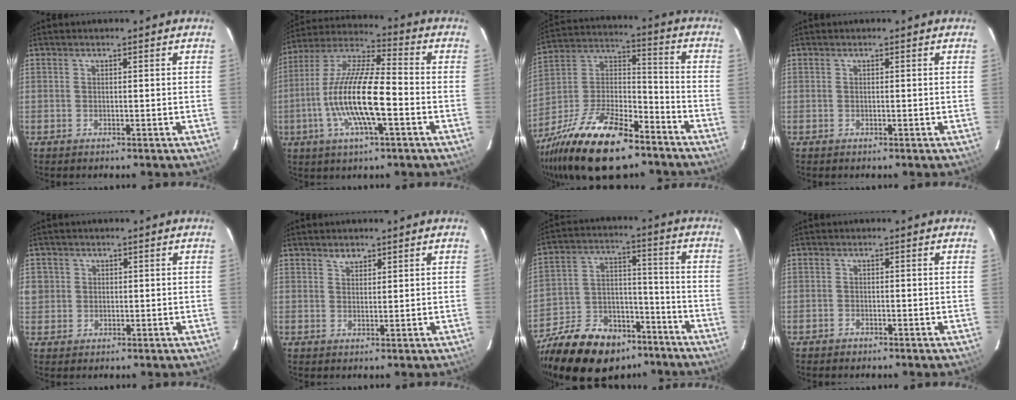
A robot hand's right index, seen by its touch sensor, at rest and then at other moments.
{"total": 15.6, "force": [-4.1, 3.4, 14.6], "torque": [-0.290, -0.003, -0.084]}
{"total": 22.7, "force": [-14.5, 9.2, 14.8], "torque": [-0.297, -0.002, -0.249]}
{"total": 0.0}
{"total": 4.1, "force": [0.5, 3.9, 1.0], "torque": [-0.017, 0.008, 0.012]}
{"total": 1.9, "force": [1.4, 1.1, 0.6], "torque": [-0.007, 0.003, 0.025]}
{"total": 23.4, "force": [-16.0, 12.5, 11.6], "torque": [-0.255, 0.008, -0.253]}
{"total": 1.0, "force": [-0.8, 0.6, 0.0], "torque": [-0.002, 0.005, -0.015]}